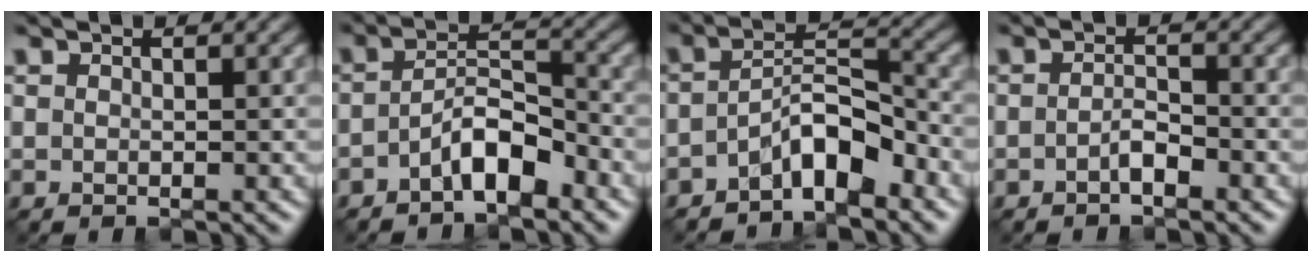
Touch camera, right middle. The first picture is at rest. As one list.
[{"total": 4.0, "force": [-2.3, 1.5, 2.9], "torque": [-0.050, 0.011, -0.043]}, {"total": 4.9, "force": [-3.0, 1.8, 3.5], "torque": [-0.053, 0.015, -0.054]}, {"total": 1.5, "force": [-0.9, 0.4, 1.2], "torque": [-0.023, 0.003, -0.018]}]